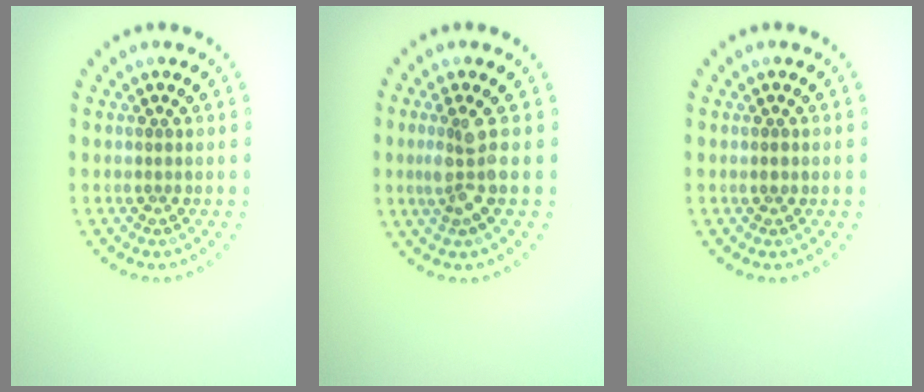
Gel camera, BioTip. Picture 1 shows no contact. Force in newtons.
{"total": 2.8, "press": 2.2, "slide": 1.7}
{"total": 0.7, "press": 0.7, "slide": 0.0}